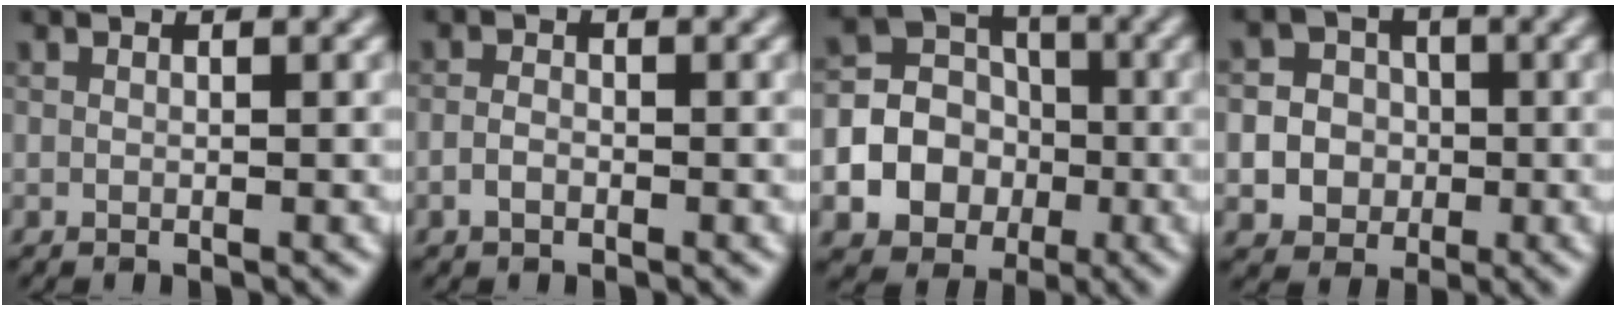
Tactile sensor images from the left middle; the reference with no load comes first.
{"total": 1.2, "force": [-0.6, 0.7, 0.7], "torque": [-0.015, 0.001, -0.015]}
{"total": 10.2, "force": [-2.9, 9.1, 3.6], "torque": [-0.073, -0.015, -0.069]}
{"total": 6.2, "force": [-0.8, 5.9, 1.7], "torque": [-0.016, 0.018, -0.036]}